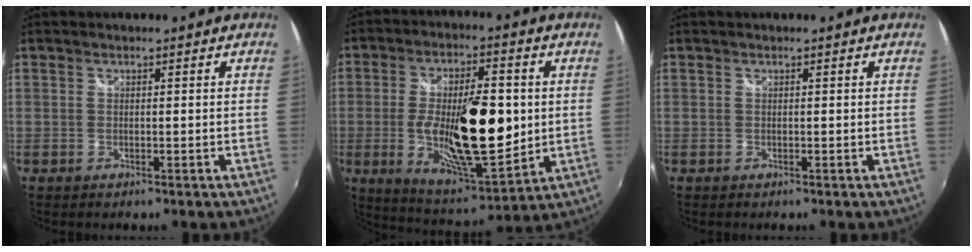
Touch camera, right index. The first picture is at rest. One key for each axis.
{"total": 20.5, "fx": -1.0, "fy": 7.7, "fz": 19.0, "tx": -0.323, "ty": -0.017, "tz": -0.005}
{"total": 0.0}